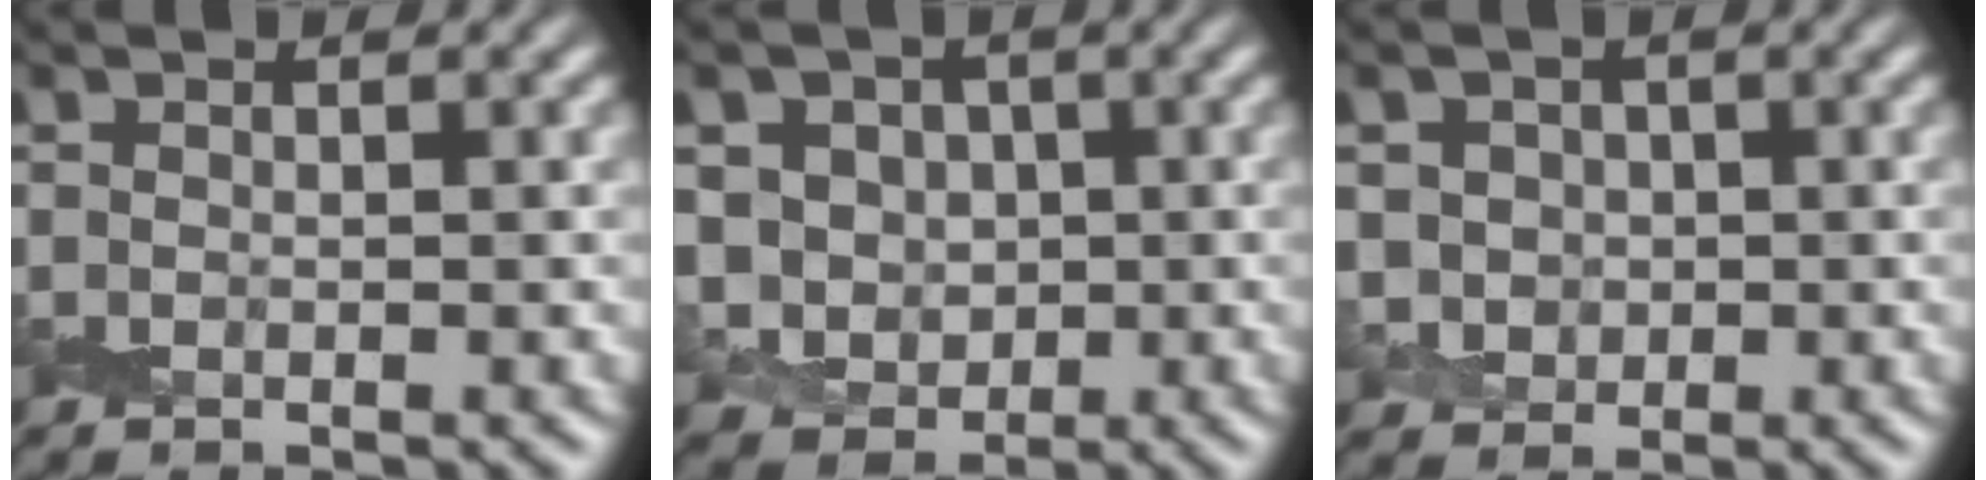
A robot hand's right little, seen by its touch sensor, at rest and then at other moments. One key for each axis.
{"total": 4.4, "fx": 0.1, "fy": 3.9, "fz": 1.9, "tx": -0.037, "ty": -0.004, "tz": -0.005}
{"total": 2.4, "fx": 0.1, "fy": 2.3, "fz": 0.8, "tx": -0.011, "ty": -0.003, "tz": 0.009}